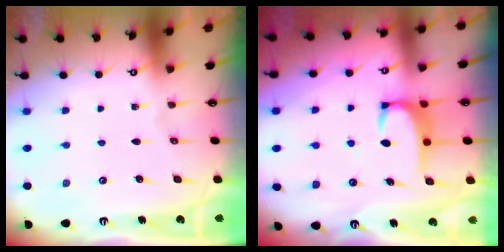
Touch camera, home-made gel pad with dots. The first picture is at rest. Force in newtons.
{"total": 3.3, "press": 3.3, "slide": 0.3}